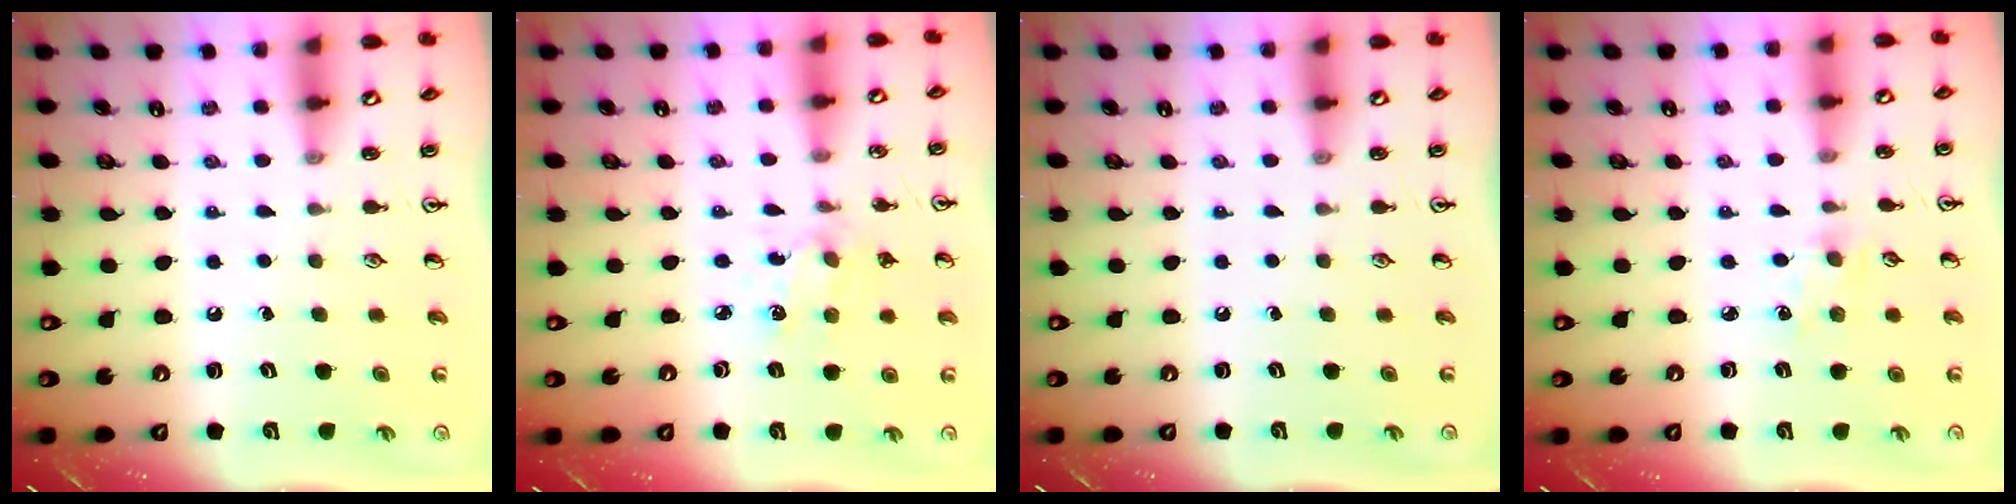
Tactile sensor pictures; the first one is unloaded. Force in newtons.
{"total": 2.8, "press": 2.7, "slide": 0.7}
{"total": 0.0}
{"total": 1.9, "press": 1.9, "slide": 0.3}